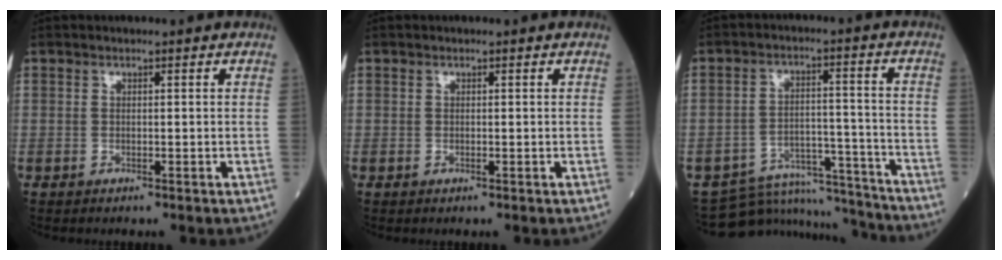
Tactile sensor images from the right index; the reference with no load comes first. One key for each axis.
{"total": 0.0}
{"total": 12.7, "fx": -12.4, "fy": 2.4, "fz": -0.1, "tx": 0.009, "ty": 0.044, "tz": -0.187}